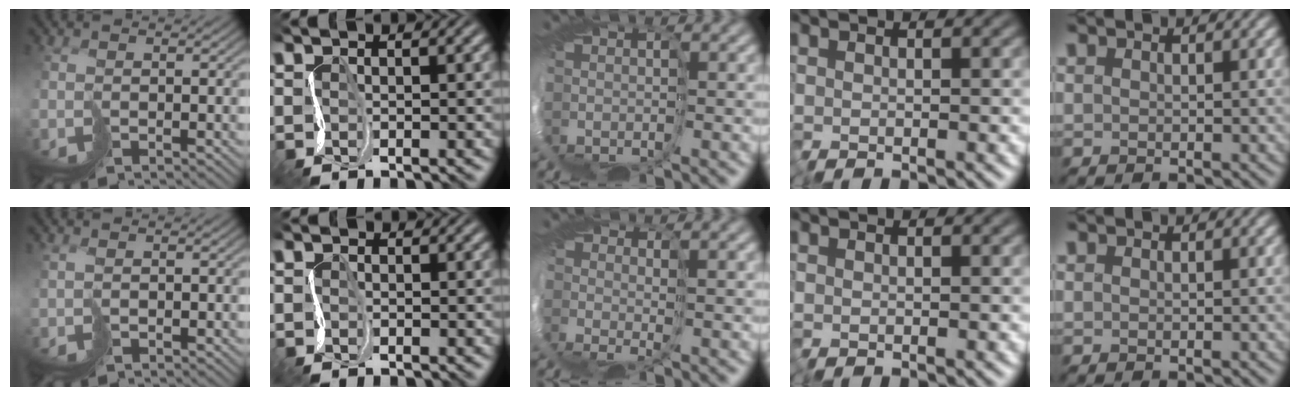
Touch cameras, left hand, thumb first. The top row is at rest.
{"thumb": {"total": 0.8, "force": [0.5, 0.2, 0.6], "torque": [-0.016, 0.000, 0.015]}, "index": {"total": 1.5, "force": [-0.9, -0.3, -1.2], "torque": [0.015, -0.001, -0.008]}, "middle": {"total": 1.1, "force": [0.5, 0.1, 1.0], "torque": [-0.028, 0.000, 0.005]}}